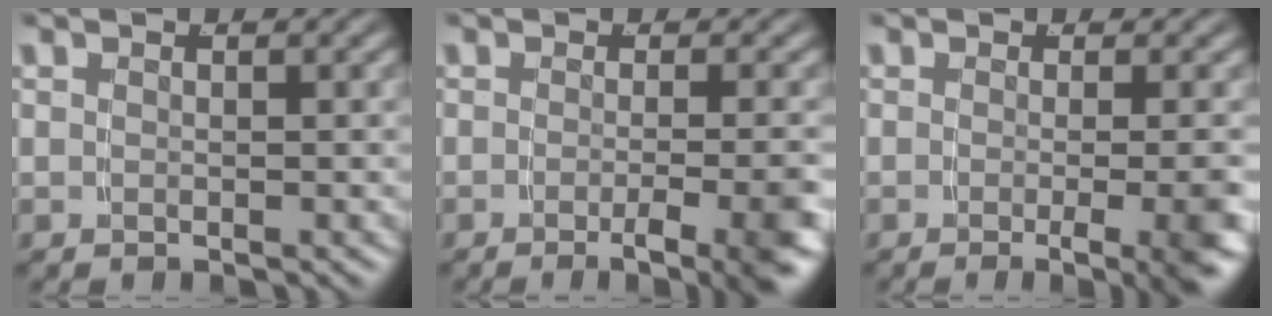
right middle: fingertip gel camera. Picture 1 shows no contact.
{"total": 5.5, "force": [-3.3, 0.5, 4.3], "torque": [-0.044, -0.010, -0.051]}
{"total": 5.9, "force": [-3.1, 0.9, 4.9], "torque": [-0.047, -0.009, -0.049]}